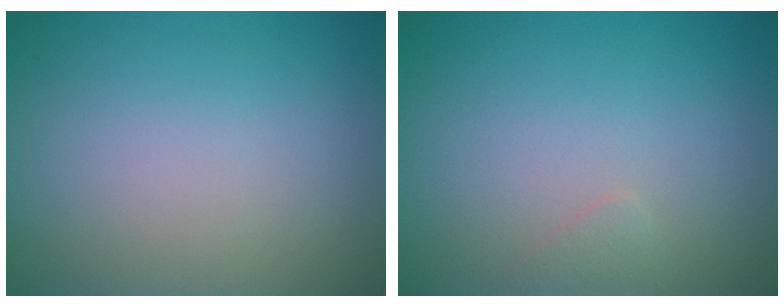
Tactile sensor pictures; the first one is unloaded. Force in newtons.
{"total": 0.6, "press": 0.6, "slide": 0.0}